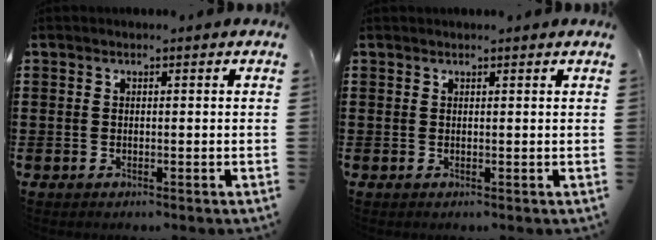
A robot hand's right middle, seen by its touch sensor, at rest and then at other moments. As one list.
[{"total": 0.5, "force": [0.5, -0.1, 0.1], "torque": [-0.002, 0.001, 0.010]}]